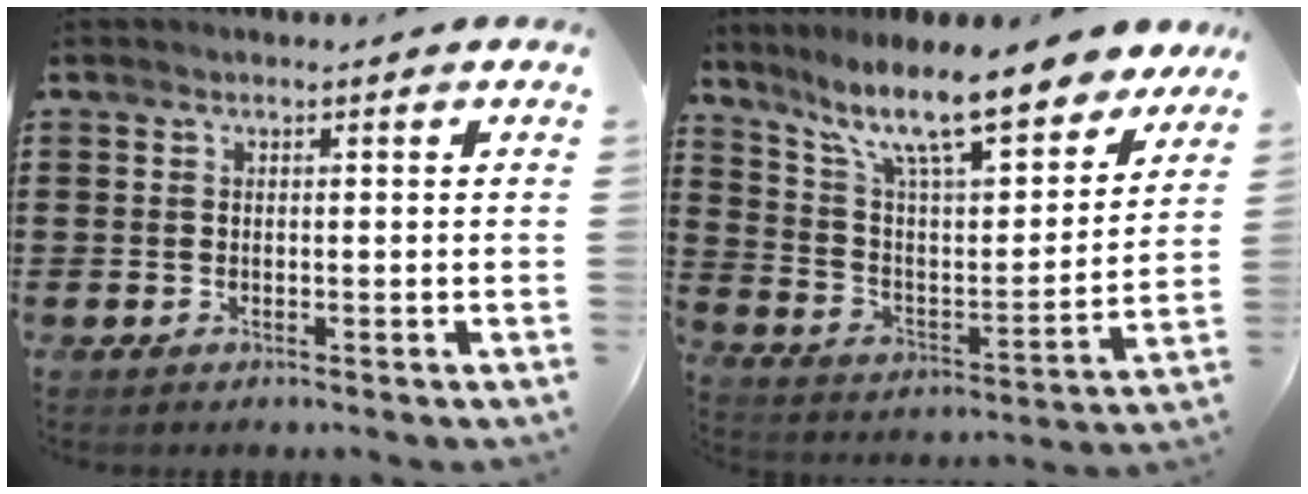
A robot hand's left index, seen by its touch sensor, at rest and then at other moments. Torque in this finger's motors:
{"motor_torque": [2.14, 0.00, 1.05, 0.21]}